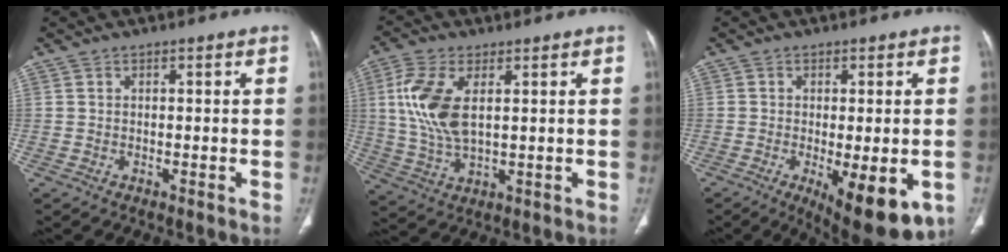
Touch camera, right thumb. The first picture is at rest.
{"total": 11.3, "force": [2.6, 5.5, 9.5], "torque": [-0.217, -0.006, 0.056]}
{"total": 13.0, "force": [-4.6, 4.5, 11.2], "torque": [-0.140, -0.014, -0.055]}